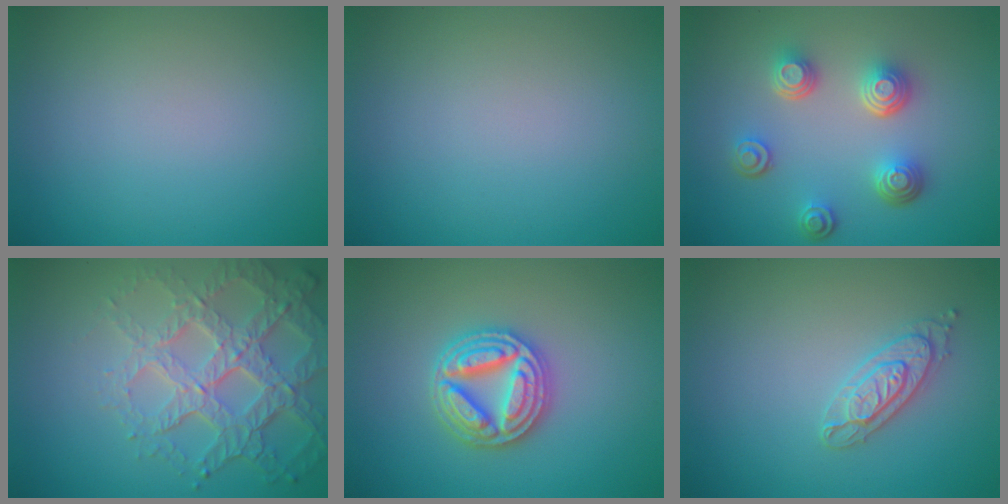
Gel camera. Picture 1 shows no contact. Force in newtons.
{"total": 0.0}
{"total": 4.5, "press": 3.5, "slide": 2.9}
{"total": 6.9, "press": 5.0, "slide": 4.9}
{"total": 5.0, "press": 5.0, "slide": 0.8}
{"total": 2.5, "press": 2.4, "slide": 0.2}